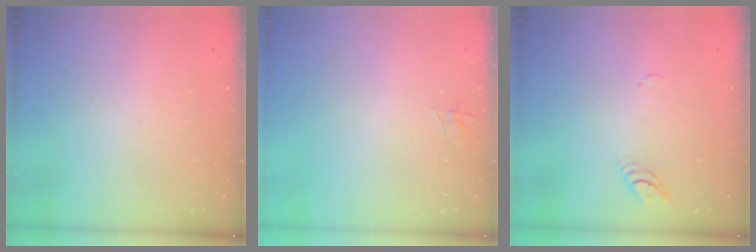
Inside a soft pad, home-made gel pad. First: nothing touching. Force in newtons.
{"total": 4.3, "press": 4.3, "slide": 0.3}
{"total": 3.8, "press": 3.7, "slide": 0.3}